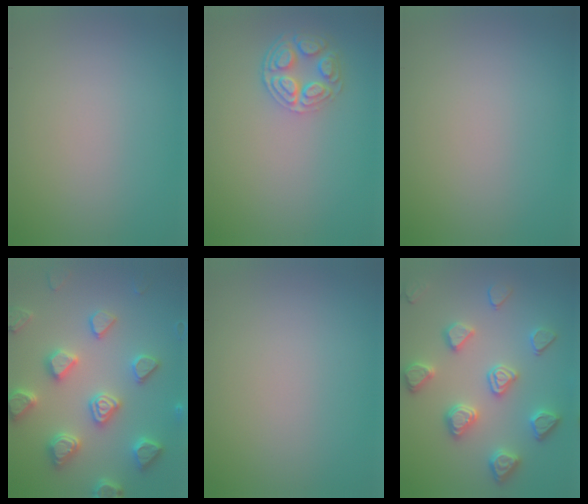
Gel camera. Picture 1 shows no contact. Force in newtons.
{"total": 4.3, "press": 3.4, "slide": 2.5}
{"total": 0.0}
{"total": 5.3, "press": 5.2, "slide": 1.2}
{"total": 0.0}
{"total": 4.4, "press": 4.1, "slide": 1.5}